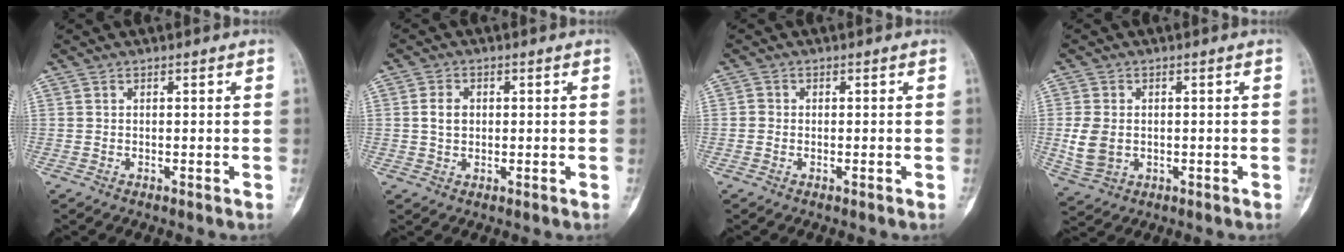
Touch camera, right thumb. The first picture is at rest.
{"total": 3.3, "force": [0.4, 2.5, 2.1], "torque": [-0.033, 0.004, 0.005]}
{"total": 1.0, "force": [-0.2, 1.0, 0.3], "torque": [0.003, 0.004, -0.007]}
{"total": 6.3, "force": [-0.3, 4.8, 4.2], "torque": [-0.080, -0.002, 0.000]}